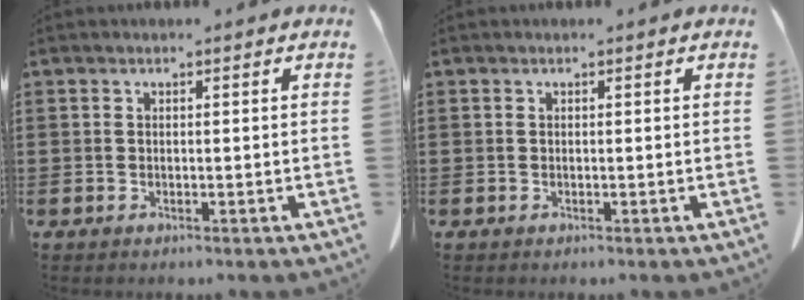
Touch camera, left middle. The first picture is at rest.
{"total": 0.0}